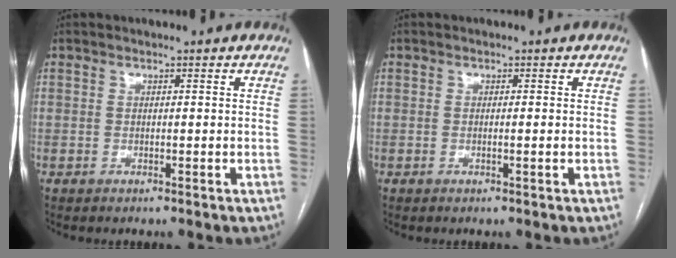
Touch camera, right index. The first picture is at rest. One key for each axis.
{"total": 1.1, "fx": -0.2, "fy": -0.2, "fz": 1.0, "tx": -0.018, "ty": -0.002, "tz": -0.003}